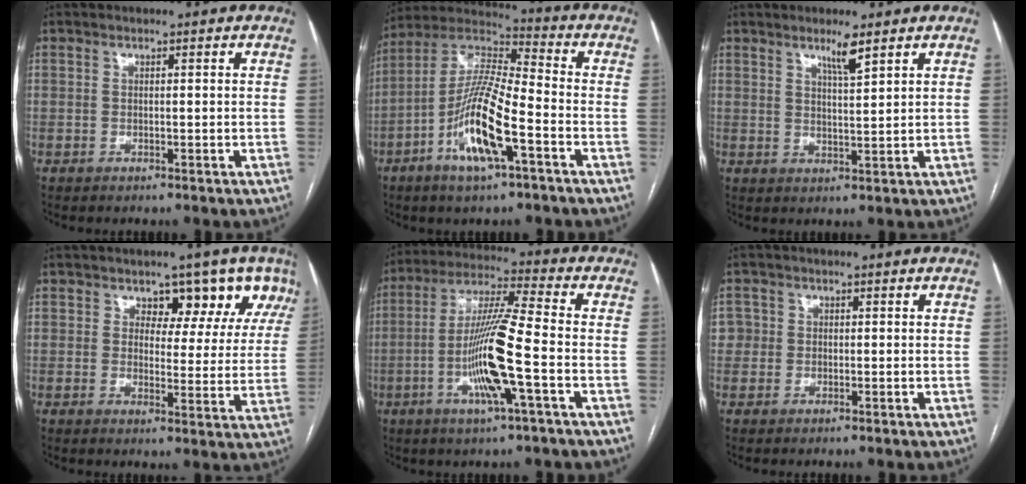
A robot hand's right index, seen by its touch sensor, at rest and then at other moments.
{"total": 14.3, "force": [-5.5, 2.4, 13.0], "torque": [-0.261, -0.002, -0.106]}
{"total": 3.6, "force": [2.5, 0.0, 2.6], "torque": [-0.050, -0.007, 0.047]}
{"total": 8.4, "force": [5.5, 4.9, 4.2], "torque": [-0.035, 0.004, 0.056]}
{"total": 13.0, "force": [-3.5, 0.0, 12.5], "torque": [-0.241, -0.004, -0.070]}
{"total": 2.5, "force": [0.3, 2.5, 0.1], "torque": [0.018, 0.012, 0.007]}